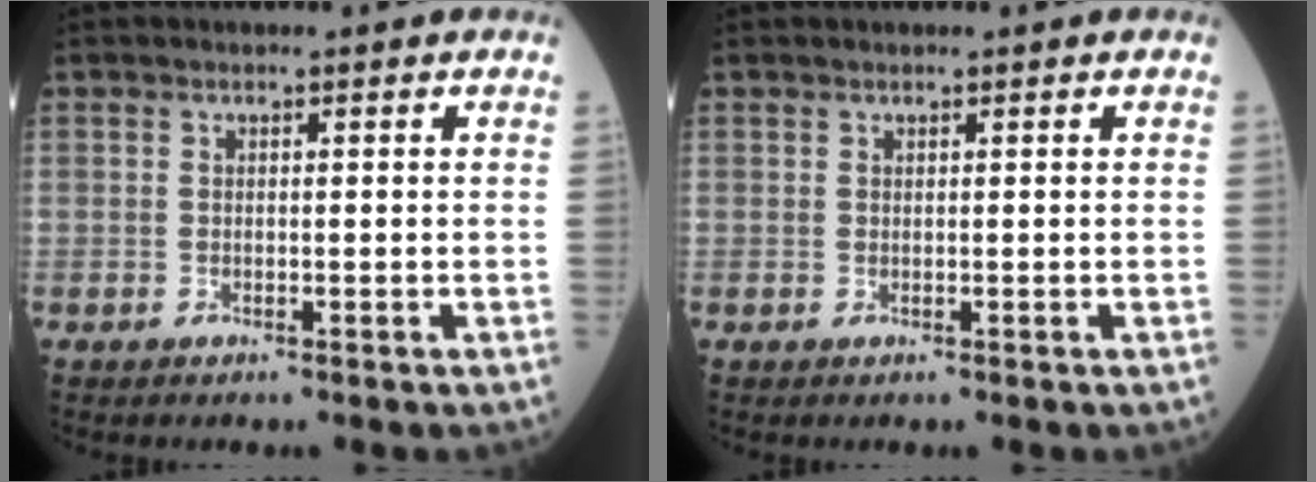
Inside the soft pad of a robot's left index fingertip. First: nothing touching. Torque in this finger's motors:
{"motor_torque": [-0.04, -0.12, 0.03, 0.01]}